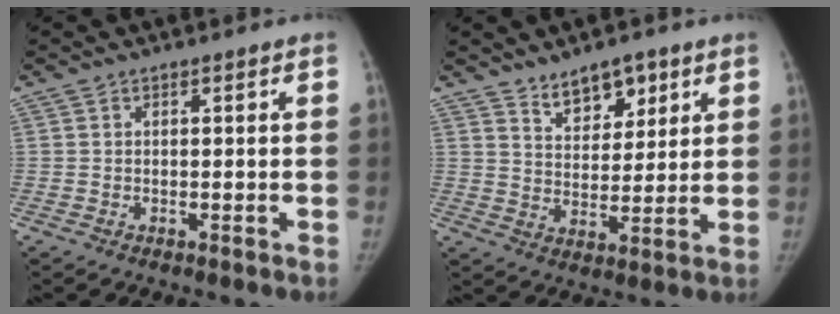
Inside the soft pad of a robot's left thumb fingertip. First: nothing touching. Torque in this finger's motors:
{"motor_torque": [0.72, 0.33, 0.03, -0.09, 0.05]}